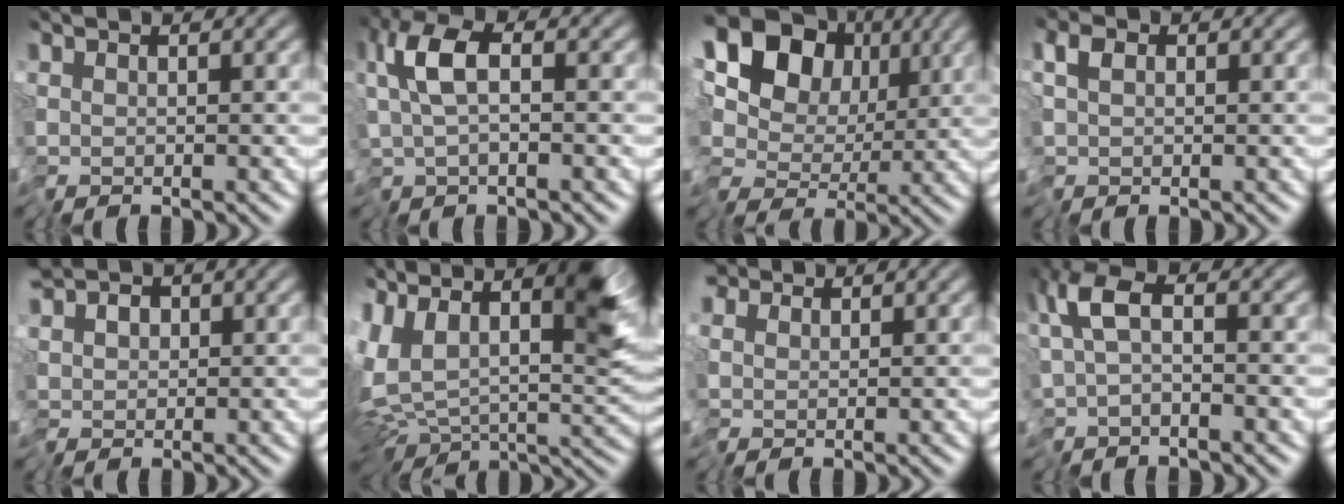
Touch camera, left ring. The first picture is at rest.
{"total": 4.2, "force": [-1.0, 1.6, 3.8], "torque": [-0.073, 0.004, -0.031]}
{"total": 14.8, "force": [1.9, 11.8, 8.7], "torque": [-0.145, 0.023, 0.017]}
{"total": 0.6, "force": [-0.3, 0.5, 0.3], "torque": [-0.003, -0.001, -0.006]}
{"total": 2.4, "force": [-0.2, 1.5, 1.8], "torque": [-0.041, -0.003, -0.010]}
{"total": 11.6, "force": [4.1, 5.1, 9.6], "torque": [-0.201, 0.000, 0.081]}
{"total": 2.2, "force": [0.9, 1.5, 1.3], "torque": [-0.041, 0.006, 0.013]}
{"total": 3.9, "force": [-1.2, 1.8, 3.2], "torque": [-0.073, -0.003, -0.033]}